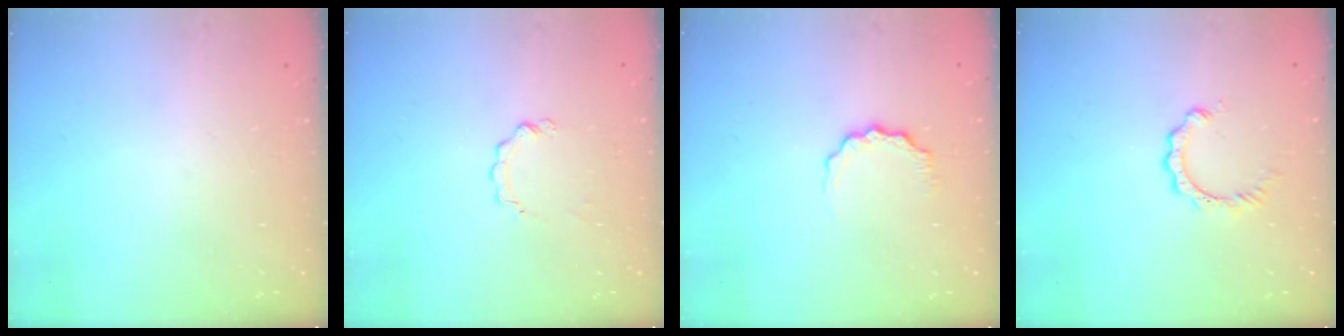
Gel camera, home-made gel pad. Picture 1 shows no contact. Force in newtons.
{"total": 3.5, "press": 3.5, "slide": 0.3}
{"total": 5.6, "press": 5.5, "slide": 0.7}
{"total": 3.0, "press": 2.9, "slide": 0.3}